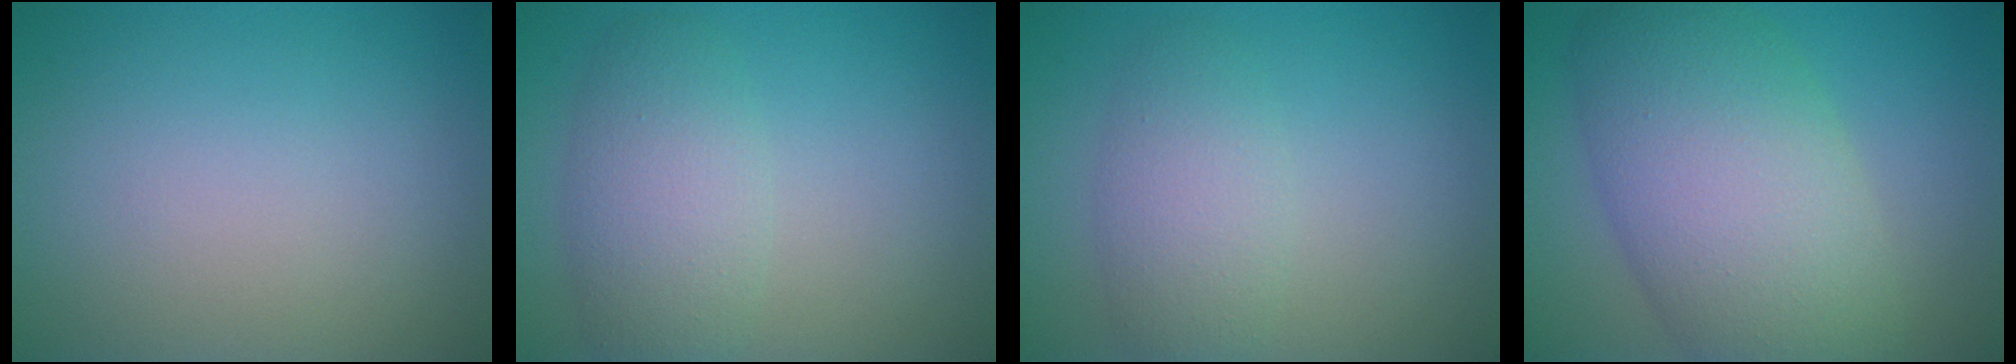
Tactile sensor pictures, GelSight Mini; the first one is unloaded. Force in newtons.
{"total": 4.2, "press": 4.1, "slide": 0.3}
{"total": 3.5, "press": 3.5, "slide": 0.1}
{"total": 10.6, "press": 10.6, "slide": 0.8}